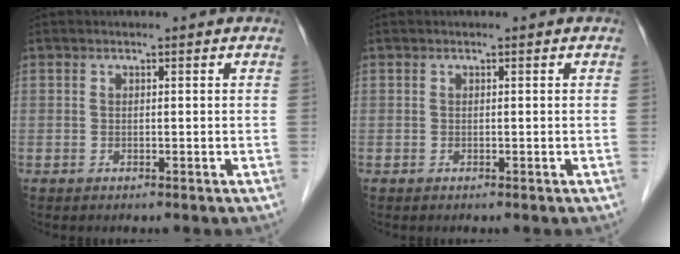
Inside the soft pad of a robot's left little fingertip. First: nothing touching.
{"total": 0.0}